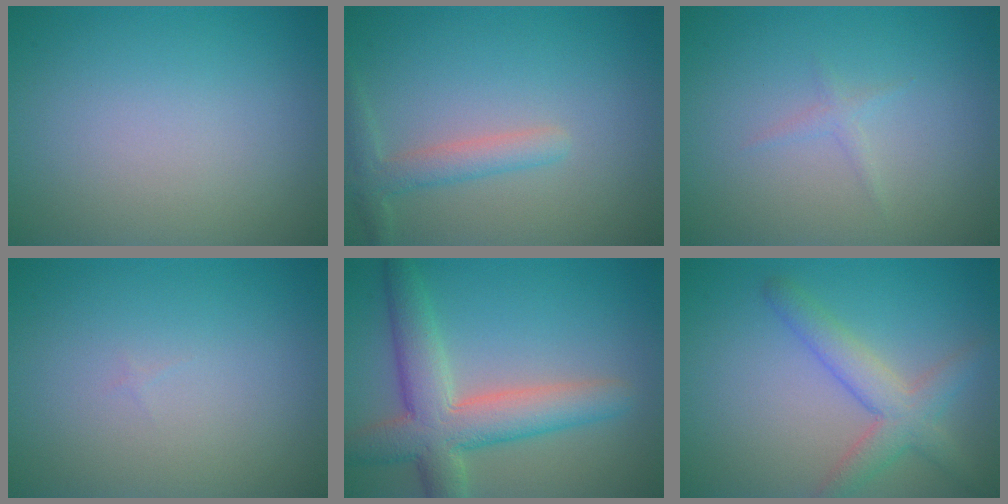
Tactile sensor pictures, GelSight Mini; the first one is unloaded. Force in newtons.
{"total": 2.4, "press": 2.4, "slide": 0.1}
{"total": 0.8, "press": 0.8, "slide": 0.0}
{"total": 0.0}
{"total": 6.8, "press": 6.8, "slide": 0.5}
{"total": 3.9, "press": 3.9, "slide": 0.2}